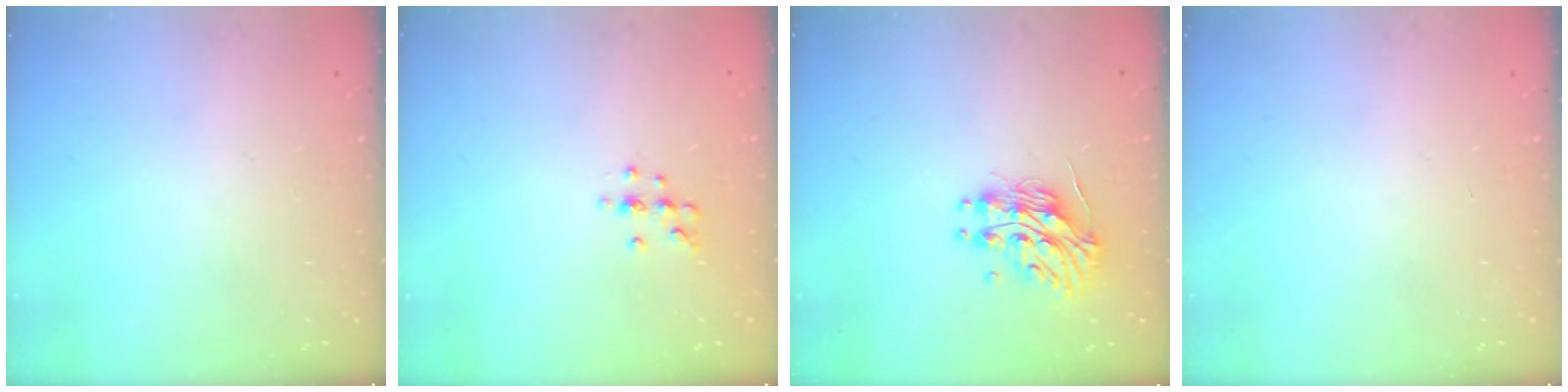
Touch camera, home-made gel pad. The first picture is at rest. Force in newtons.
{"total": 6.5, "press": 6.4, "slide": 1.2}
{"total": 14.0, "press": 13.9, "slide": 0.8}
{"total": 0.0}